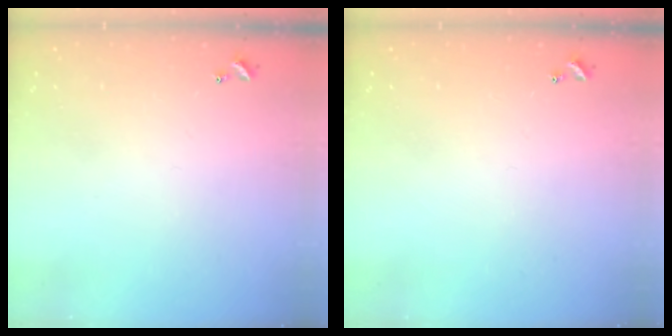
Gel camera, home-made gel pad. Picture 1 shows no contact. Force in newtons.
{"total": 0.0}